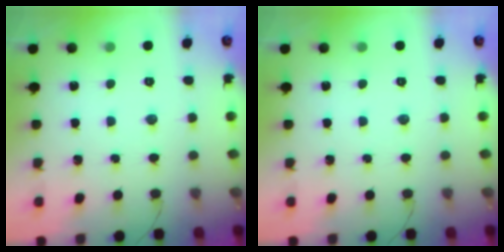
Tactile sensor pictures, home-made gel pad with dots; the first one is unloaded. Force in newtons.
{"total": 0.0}